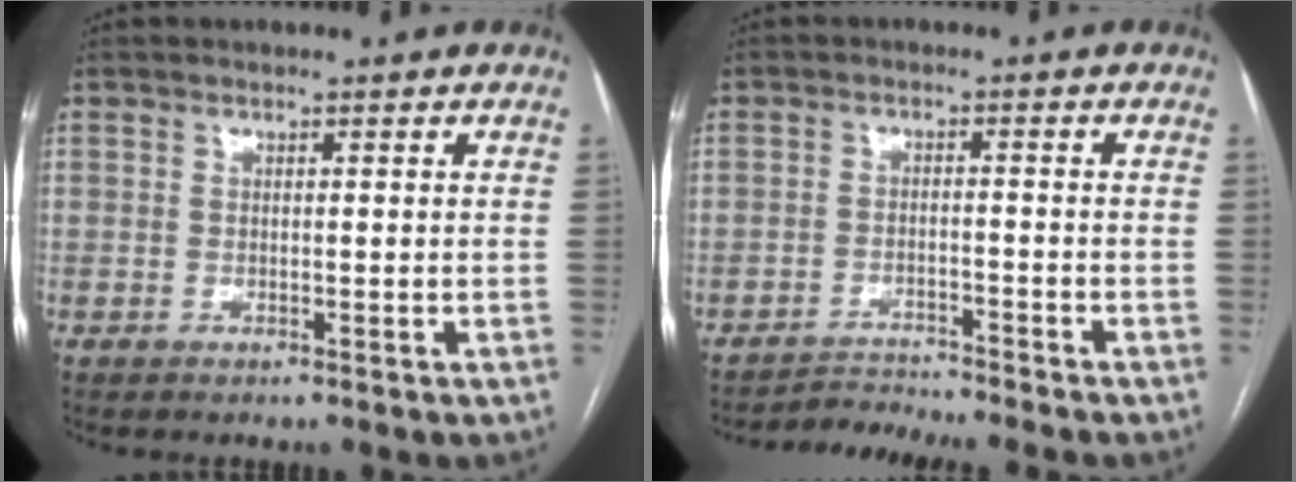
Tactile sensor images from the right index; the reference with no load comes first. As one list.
[{"total": 4.8, "force": [-4.5, -1.6, -0.2], "torque": [0.000, -0.009, -0.075]}]